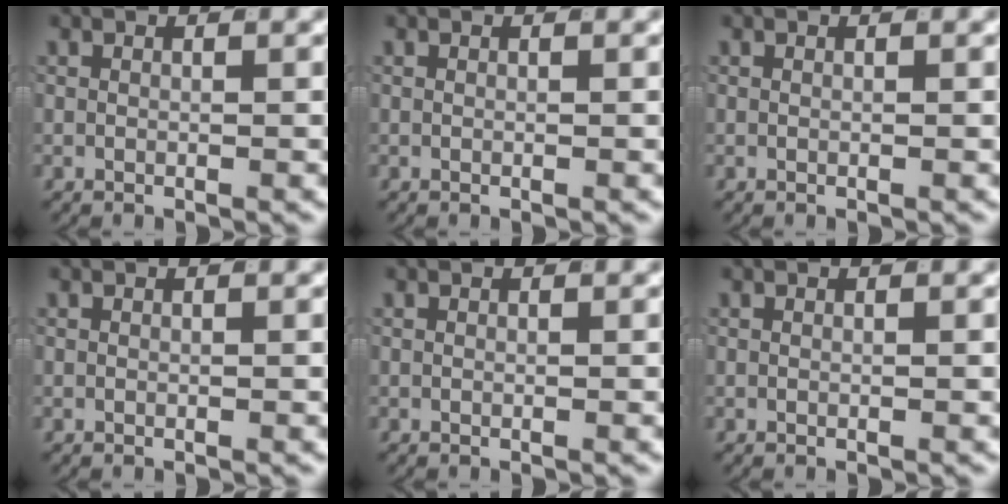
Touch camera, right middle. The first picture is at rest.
{"total": 0.0}
{"total": 0.0}
{"total": 0.0}
{"total": 0.0}
{"total": 0.0}